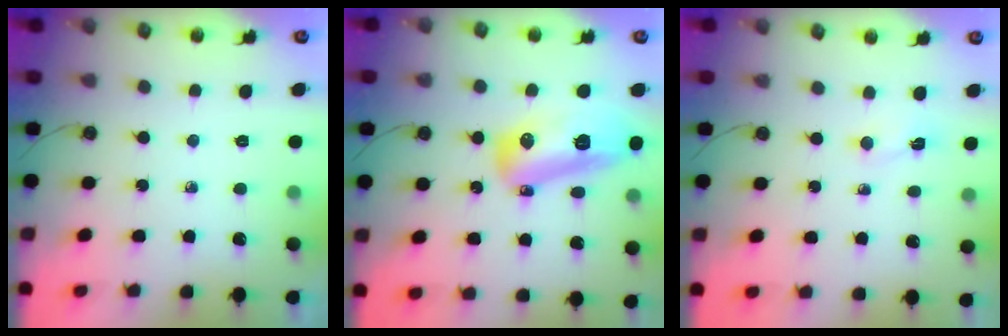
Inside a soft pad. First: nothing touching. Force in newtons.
{"total": 15.9, "press": 15.6, "slide": 2.8}
{"total": 2.2, "press": 2.1, "slide": 0.7}